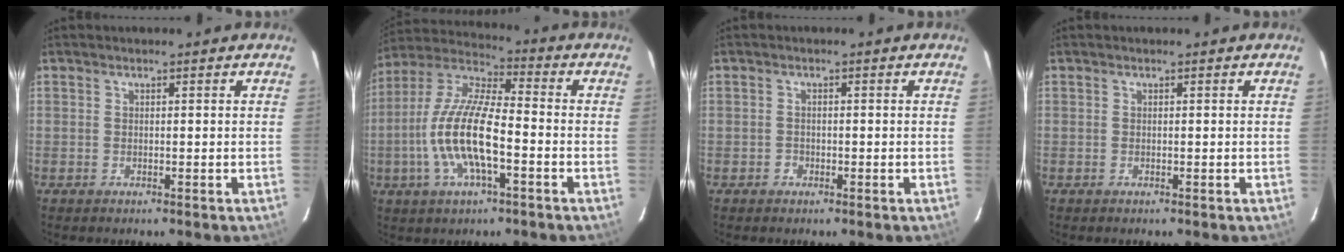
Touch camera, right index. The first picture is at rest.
{"total": 15.3, "force": [-4.2, 4.6, 14.0], "torque": [-0.283, -0.003, -0.086]}
{"total": 1.3, "force": [-0.7, 1.1, 0.0], "torque": [0.001, 0.005, -0.010]}
{"total": 0.0}